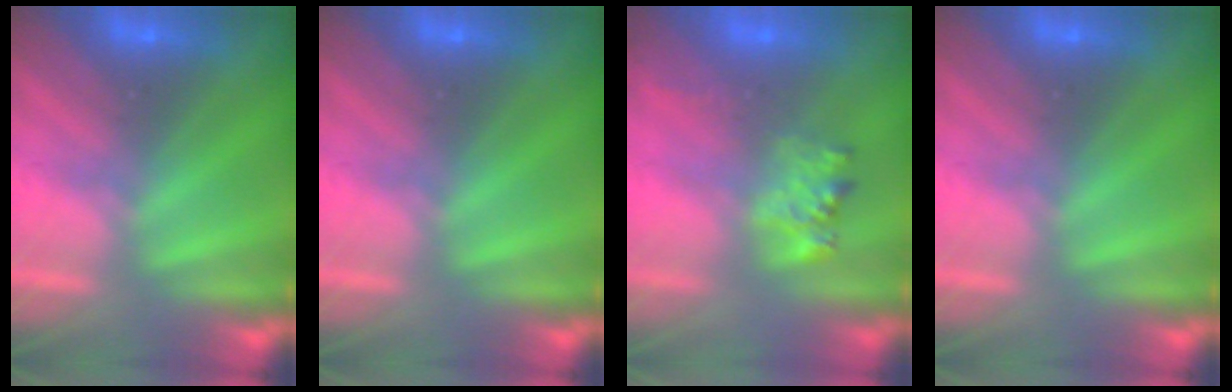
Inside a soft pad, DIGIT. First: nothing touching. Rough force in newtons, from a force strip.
{"total": 0.0}
{"total": 2.2}
{"total": 0.0}